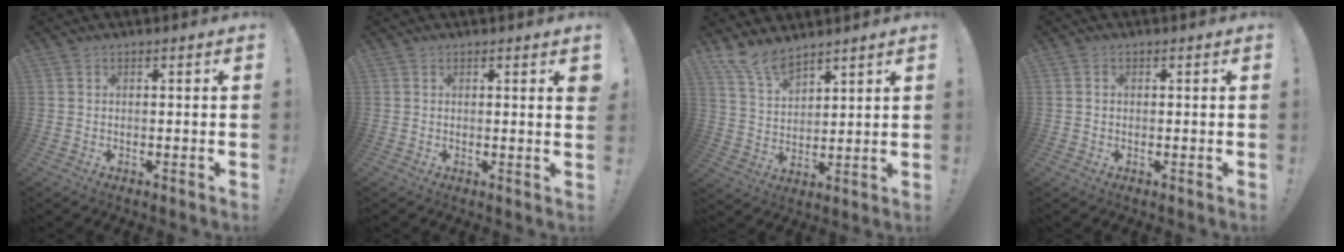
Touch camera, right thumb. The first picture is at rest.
{"total": 1.7, "force": [1.0, -0.1, 1.4], "torque": [-0.008, -0.009, 0.012]}
{"total": 9.5, "force": [8.0, 3.6, 3.7], "torque": [-0.078, -0.048, 0.155]}
{"total": 0.7, "force": [-0.2, 0.7, 0.3], "torque": [-0.007, 0.004, -0.003]}